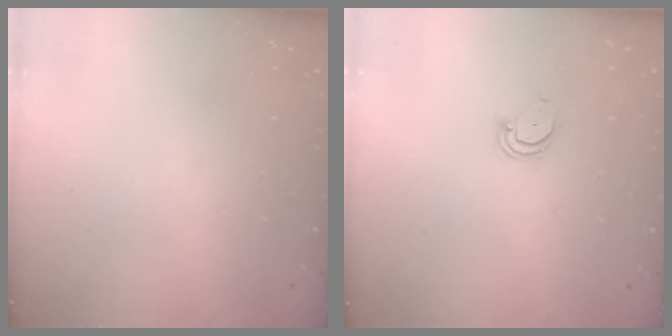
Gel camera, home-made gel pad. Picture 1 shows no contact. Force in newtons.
{"total": 2.9, "press": 2.9, "slide": 0.2}